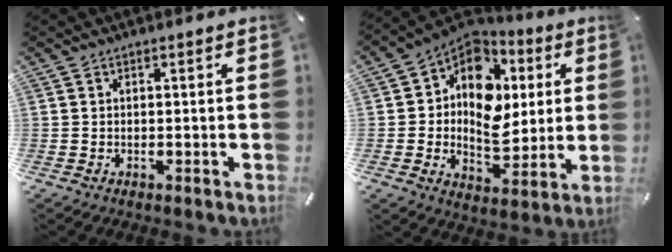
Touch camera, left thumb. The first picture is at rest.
{"total": 13.0, "force": [1.5, 10.5, 7.5], "torque": [-0.115, -0.023, 0.031]}